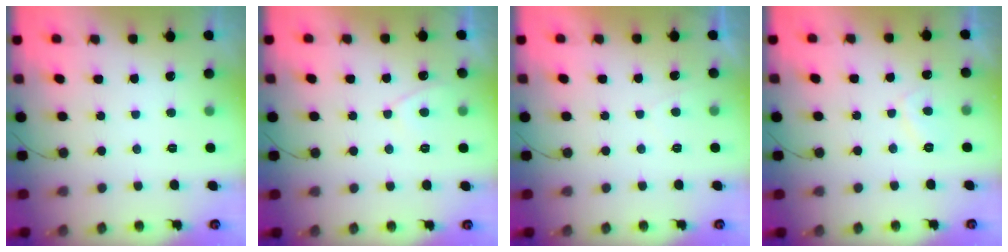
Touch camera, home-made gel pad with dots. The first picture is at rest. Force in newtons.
{"total": 2.4, "press": 2.4, "slide": 0.5}
{"total": 0.9, "press": 0.7, "slide": 0.5}
{"total": 2.5, "press": 2.4, "slide": 0.8}